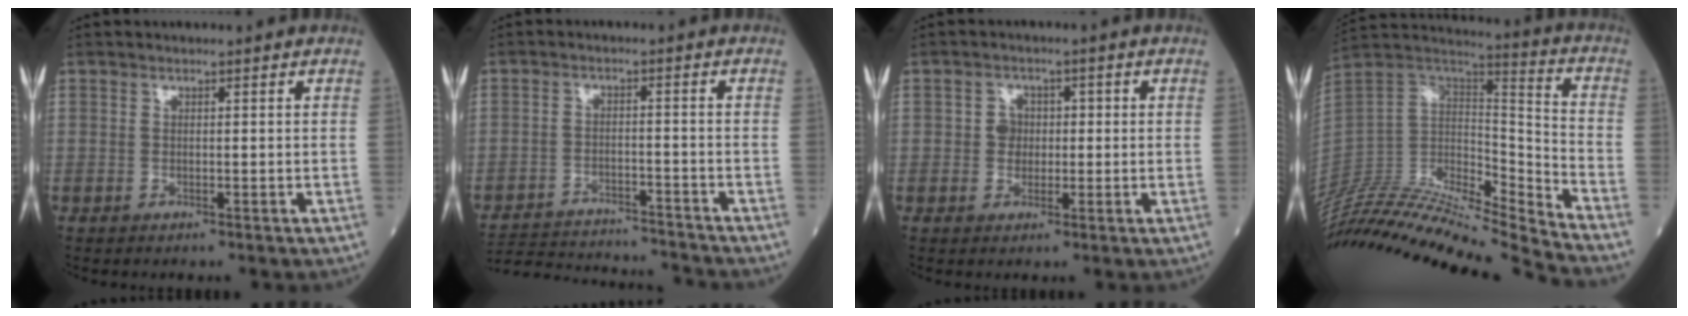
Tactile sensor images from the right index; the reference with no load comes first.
{"total": 15.3, "force": [-14.9, 0.8, 3.7], "torque": [-0.069, 0.000, -0.218]}
{"total": 2.9, "force": [0.0, 2.6, 1.3], "torque": [-0.014, 0.009, -0.002]}
{"total": 32.2, "force": [-30.1, 1.3, 11.2], "torque": [-0.242, -0.030, -0.494]}